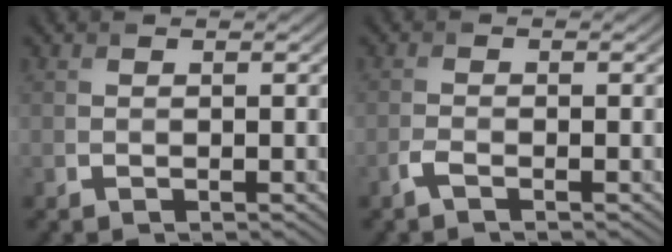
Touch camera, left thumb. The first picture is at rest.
{"total": 1.4, "force": [-1.0, 0.3, 1.0], "torque": [-0.023, 0.003, -0.024]}